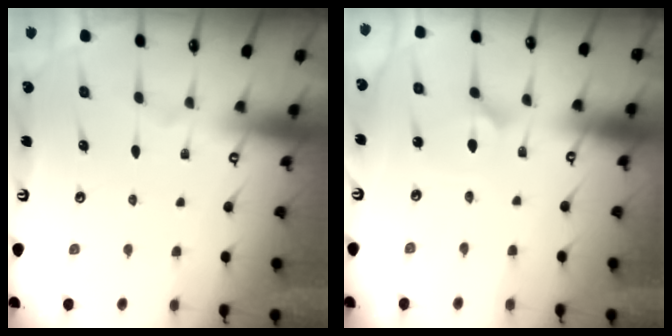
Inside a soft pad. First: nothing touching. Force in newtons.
{"total": 3.1, "press": 3.1, "slide": 0.1}